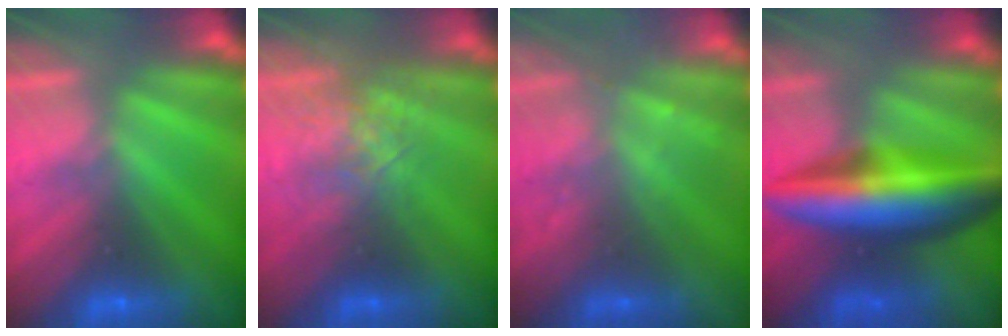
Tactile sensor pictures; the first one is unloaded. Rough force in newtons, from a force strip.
{"total": 2.6}
{"total": 2.3}
{"total": 9.0}